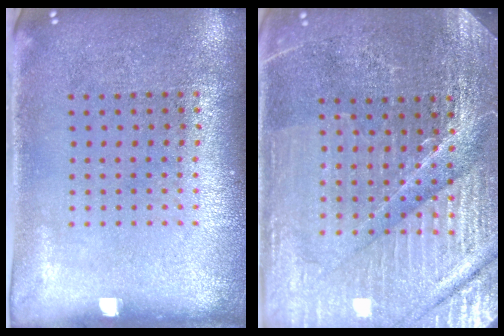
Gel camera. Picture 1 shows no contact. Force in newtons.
{"total": 4.8, "press": 4.6, "slide": 1.4}